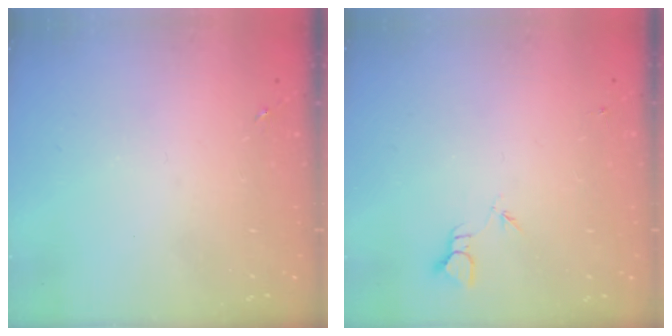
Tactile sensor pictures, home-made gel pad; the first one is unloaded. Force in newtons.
{"total": 2.3, "press": 2.3, "slide": 0.1}